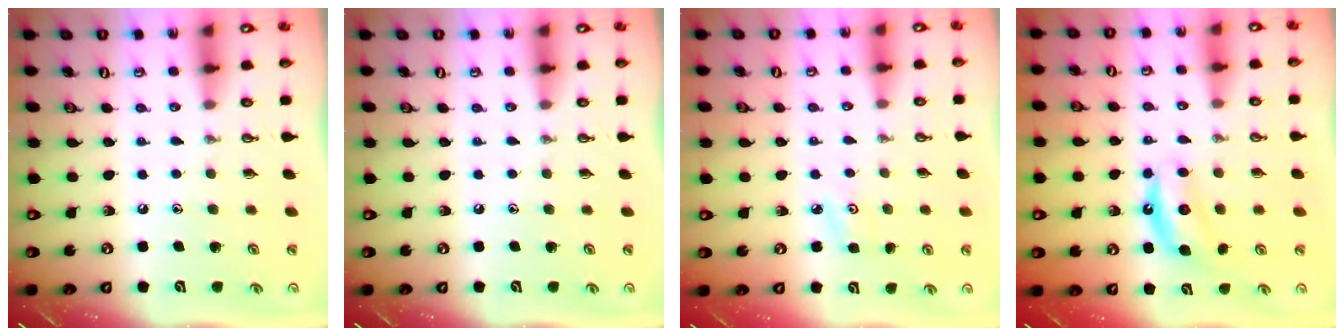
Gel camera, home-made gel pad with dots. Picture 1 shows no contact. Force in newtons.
{"total": 0.0}
{"total": 3.0, "press": 3.0, "slide": 0.4}
{"total": 5.9, "press": 5.8, "slide": 0.7}